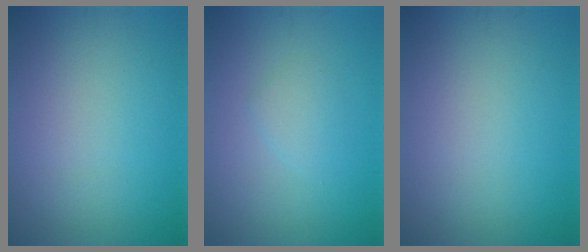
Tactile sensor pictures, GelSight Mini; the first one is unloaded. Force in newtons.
{"total": 1.4, "press": 1.4, "slide": 0.1}
{"total": 0.0}